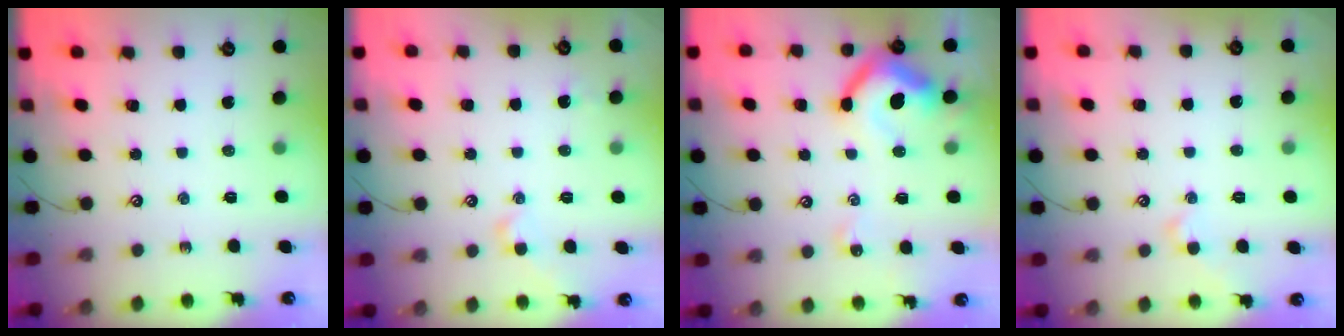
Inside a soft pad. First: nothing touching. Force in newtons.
{"total": 2.6, "press": 2.5, "slide": 0.8}
{"total": 11.4, "press": 11.3, "slide": 1.5}
{"total": 1.0, "press": 1.0, "slide": 0.1}